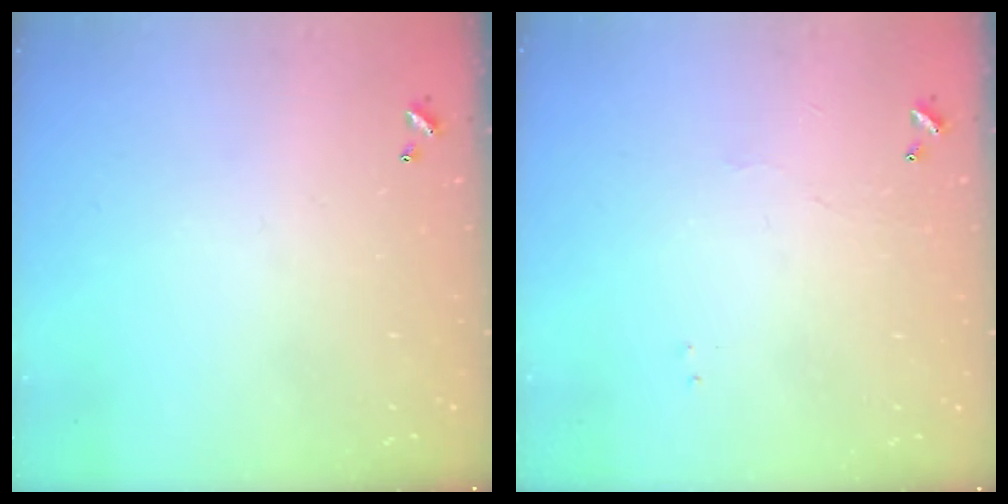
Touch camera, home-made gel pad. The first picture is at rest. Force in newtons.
{"total": 1.2, "press": 1.1, "slide": 0.3}